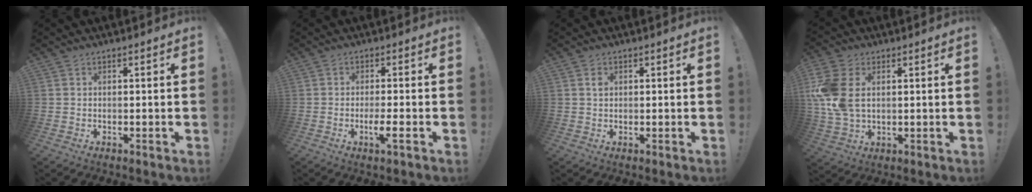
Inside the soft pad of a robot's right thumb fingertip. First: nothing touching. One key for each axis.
{"total": 4.7, "fx": -1.8, "fy": -0.1, "fz": 4.3, "tx": -0.074, "ty": -0.008, "tz": -0.031}
{"total": 1.3, "fx": 0.4, "fy": 1.1, "fz": 0.7, "tx": 0.000, "ty": -0.003, "tz": 0.004}
{"total": 12.3, "fx": 2.3, "fy": 8.4, "fz": 8.8, "tx": -0.190, "ty": -0.006, "tz": 0.043}